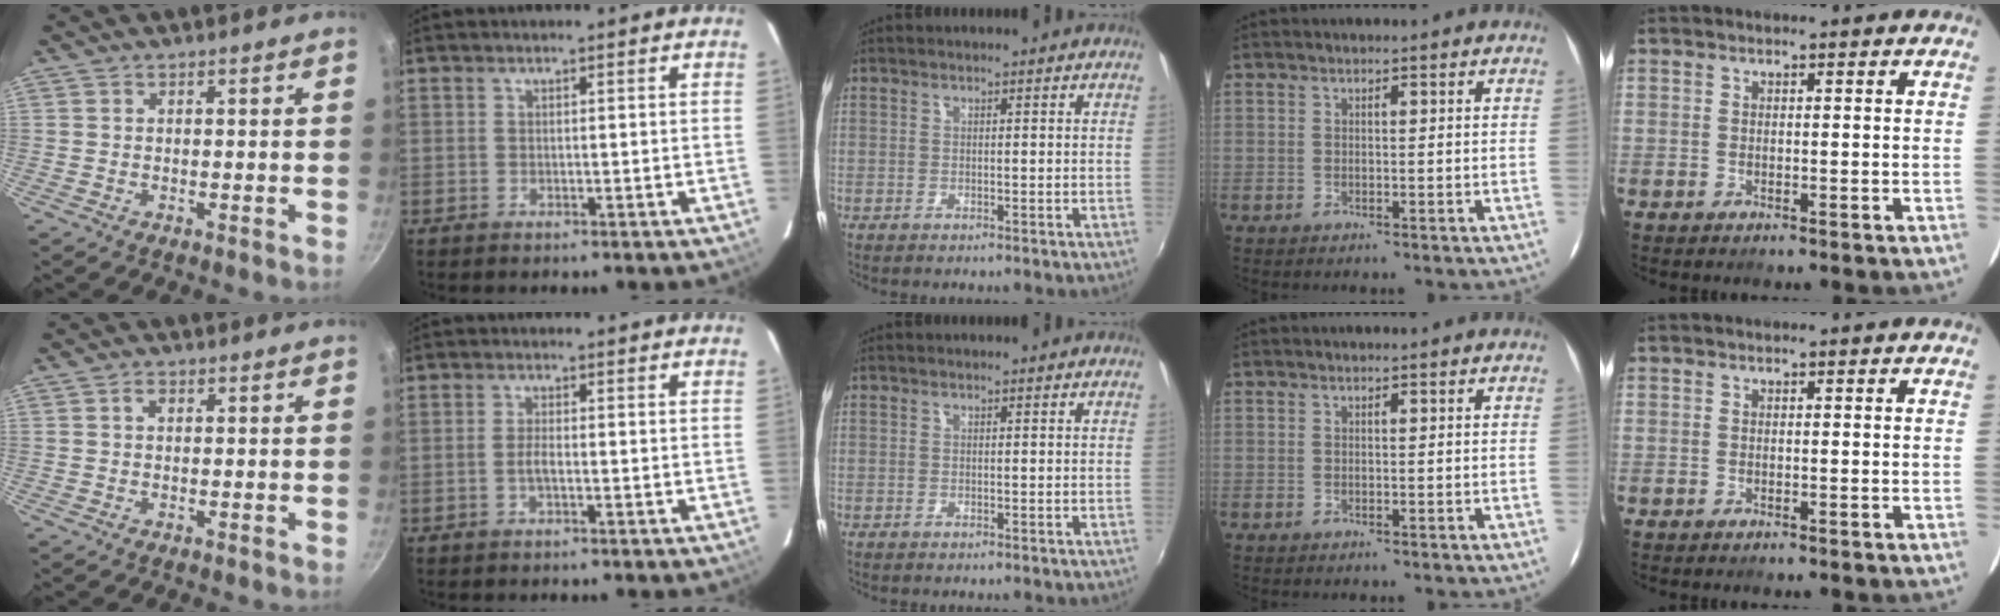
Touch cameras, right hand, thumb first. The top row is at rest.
{"thumb": {"total": 1.5, "force": [0.4, 1.1, 1.0], "torque": [-0.015, 0.004, 0.004]}, "index": {"total": 1.7, "force": [-0.6, 0.5, 1.5], "torque": [-0.032, -0.001, -0.012]}}